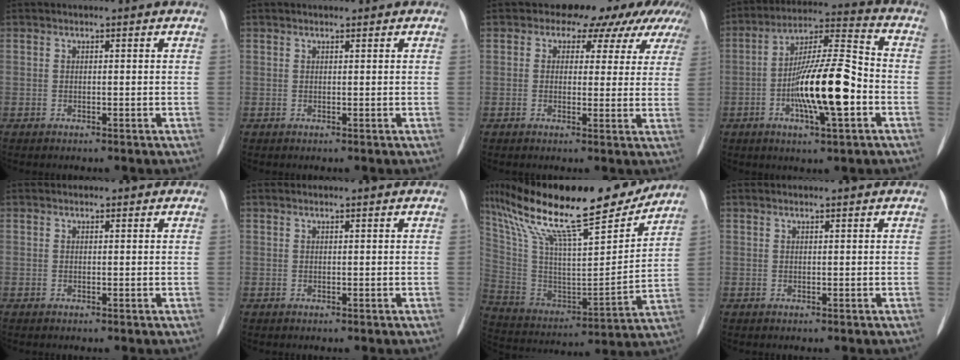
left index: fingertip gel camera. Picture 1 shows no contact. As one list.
[{"total": 0.8, "force": [0.6, 0.4, 0.3], "torque": [-0.010, 0.007, 0.006]}, {"total": 8.9, "force": [6.4, 5.6, 2.7], "torque": [-0.015, 0.021, 0.051]}, {"total": 13.9, "force": [-3.6, 2.1, 13.3], "torque": [-0.248, 0.005, -0.064]}, {"total": 0.9, "force": [0.7, 0.5, 0.1], "torque": [-0.006, 0.004, 0.007]}, {"total": 0.6, "force": [0.5, 0.0, 0.2], "torque": [-0.013, 0.007, 0.012]}, {"total": 26.6, "force": [20.6, 4.9, 16.1], "torque": [-0.297, 0.012, 0.345]}, {"total": 0.8, "force": [0.7, 0.0, 0.3], "torque": [-0.013, 0.009, 0.016]}]